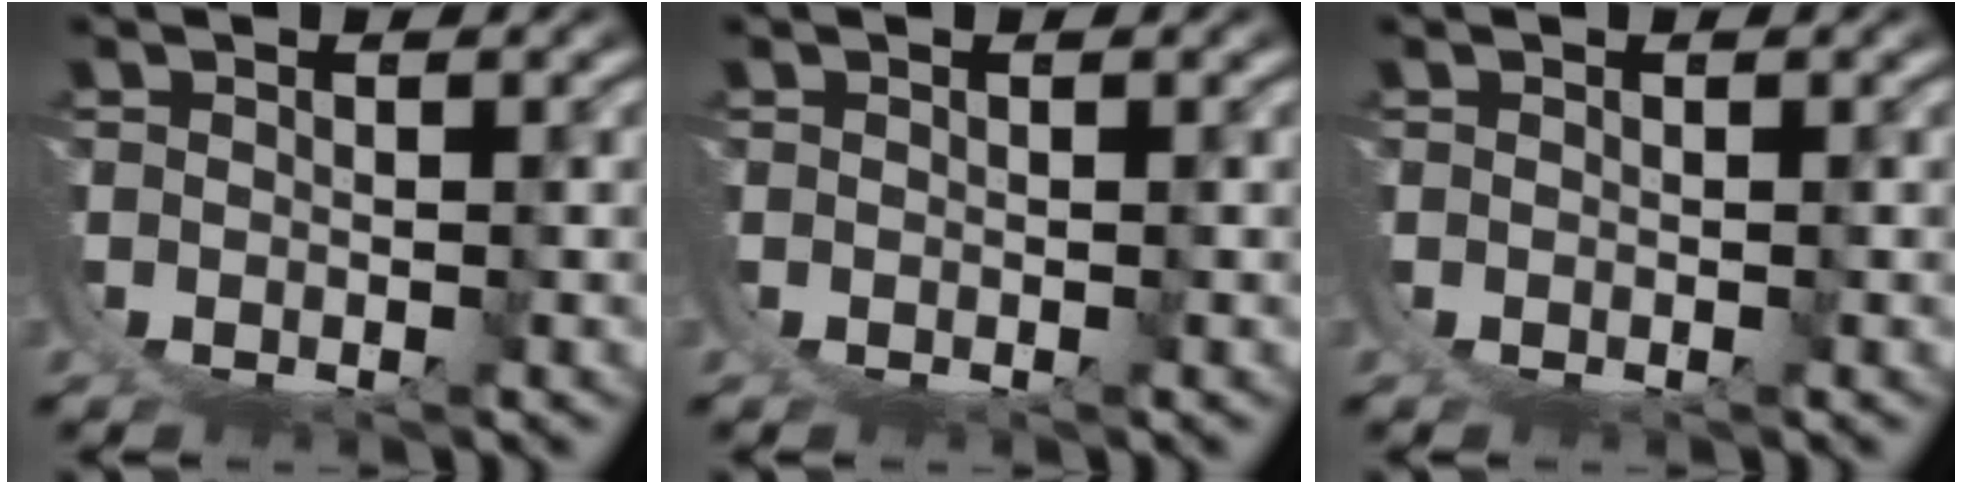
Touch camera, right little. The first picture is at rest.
{"total": 0.0}
{"total": 0.0}